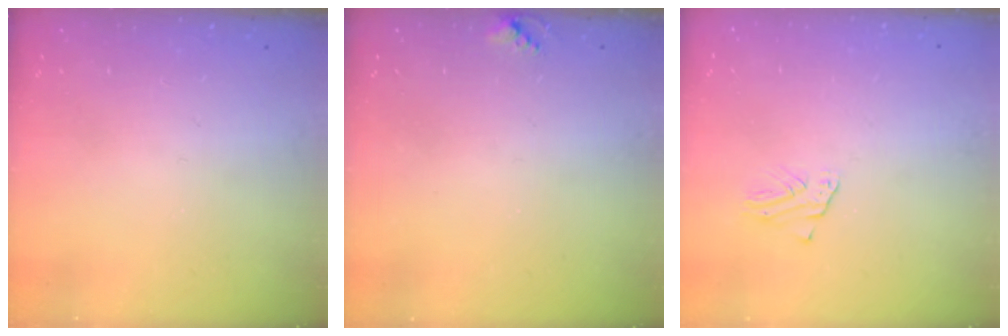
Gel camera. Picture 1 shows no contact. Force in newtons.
{"total": 3.9, "press": 3.9, "slide": 0.5}
{"total": 1.6, "press": 1.6, "slide": 0.1}